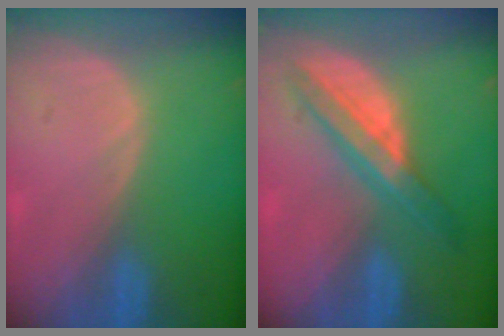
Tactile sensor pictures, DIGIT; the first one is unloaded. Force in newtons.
{"total": 6.4, "press": 6.4, "slide": 0.1}